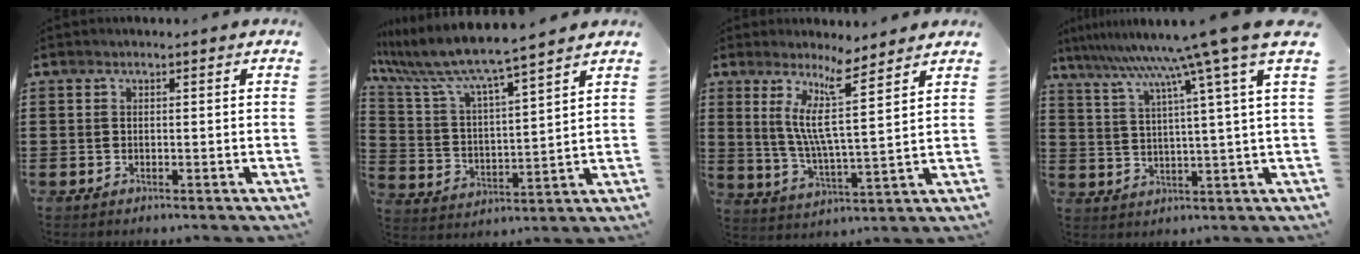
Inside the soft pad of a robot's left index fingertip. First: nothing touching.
{"total": 6.8, "force": [6.1, -0.2, 3.0], "torque": [-0.086, -0.039, 0.098]}
{"total": 9.2, "force": [6.1, 0.8, 6.9], "torque": [-0.143, -0.033, 0.104]}
{"total": 10.1, "force": [7.4, -2.4, 6.5], "torque": [-0.154, -0.044, 0.111]}